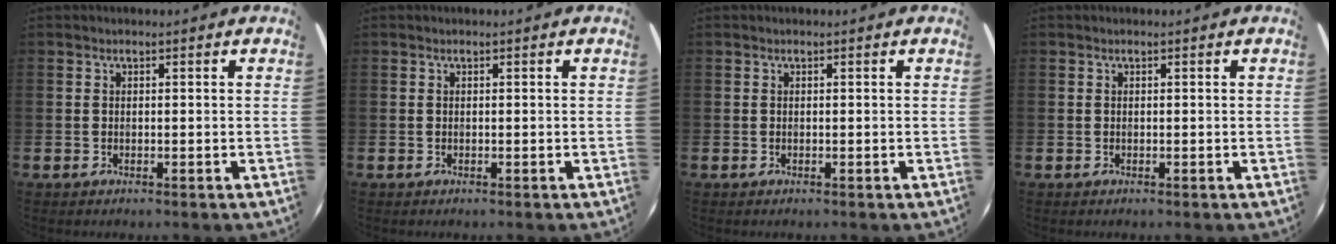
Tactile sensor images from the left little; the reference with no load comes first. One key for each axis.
{"total": 0.0}
{"total": 0.0}
{"total": 0.0}